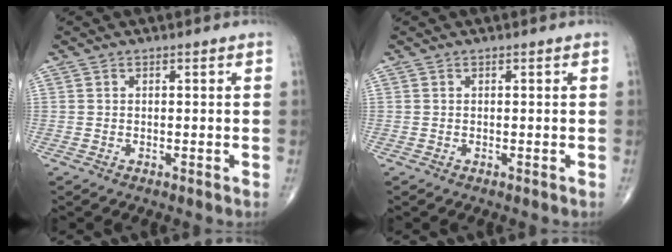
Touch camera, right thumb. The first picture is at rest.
{"total": 0.0}